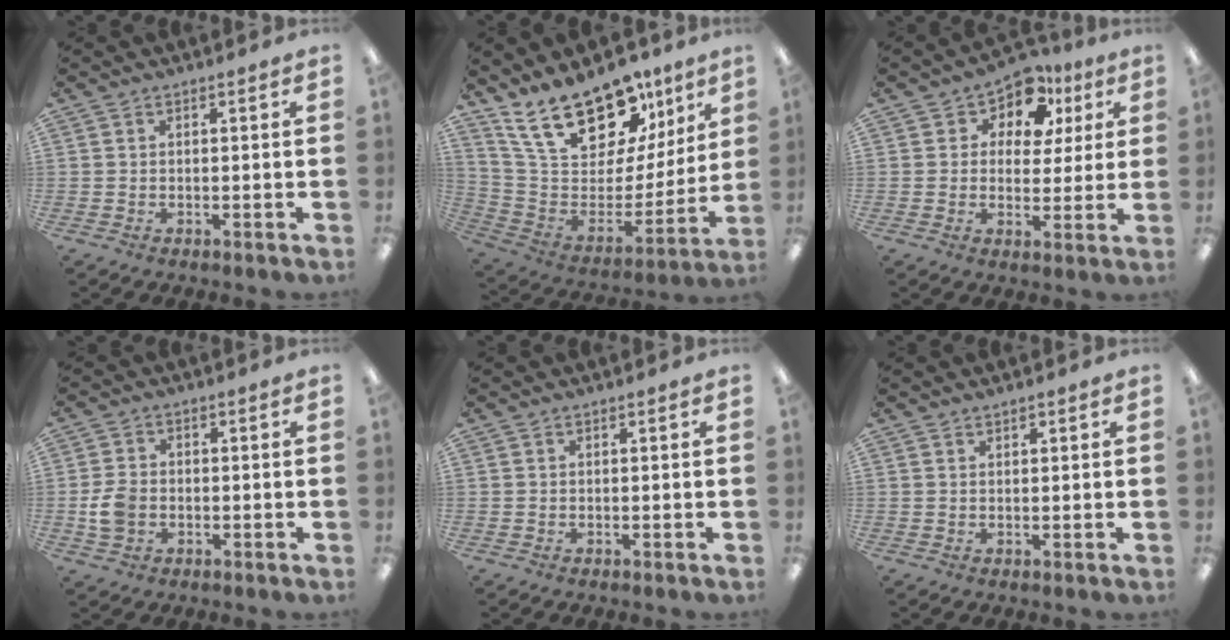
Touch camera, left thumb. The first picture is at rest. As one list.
[{"total": 22.1, "force": [16.3, 10.4, 10.7], "torque": [-0.179, -0.112, 0.294]}, {"total": 8.5, "force": [5.2, 5.9, 3.3], "torque": [-0.059, -0.033, 0.092]}, {"total": 5.9, "force": [-1.0, 4.7, 3.5], "torque": [-0.065, 0.005, -0.017]}, {"total": 0.0}, {"total": 1.0, "force": [0.9, 0.3, 0.0], "torque": [0.000, -0.001, 0.018]}]